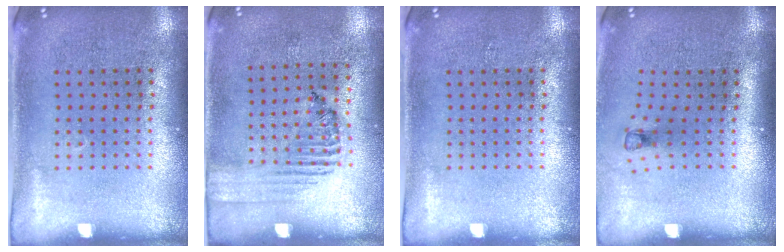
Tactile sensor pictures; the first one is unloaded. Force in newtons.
{"total": 1.6, "press": 1.2, "slide": 1.0}
{"total": 0.0}
{"total": 0.8, "press": 0.4, "slide": 0.7}